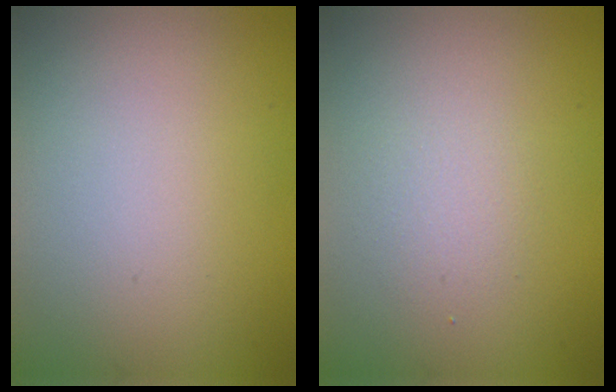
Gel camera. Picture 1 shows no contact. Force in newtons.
{"total": 1.5, "press": 1.5, "slide": 0.1}